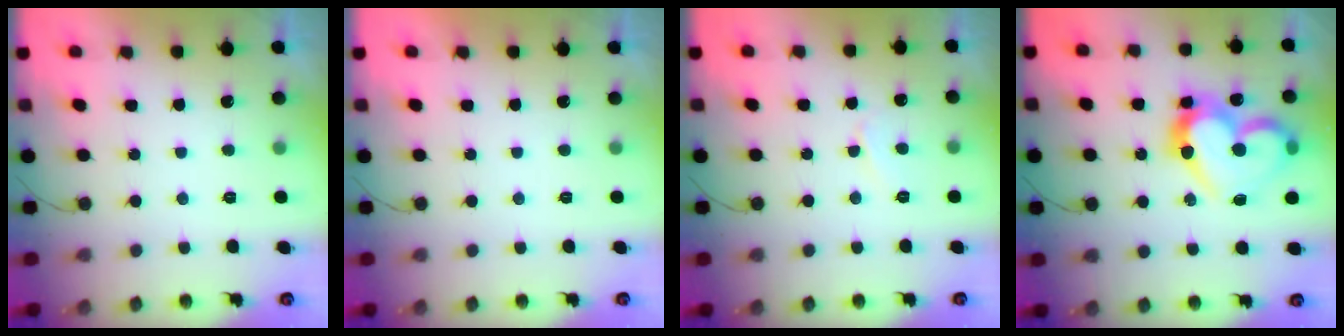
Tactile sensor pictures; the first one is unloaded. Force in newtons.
{"total": 1.8, "press": 1.8, "slide": 0.1}
{"total": 4.2, "press": 4.2, "slide": 0.4}
{"total": 19.1, "press": 19.1, "slide": 1.8}